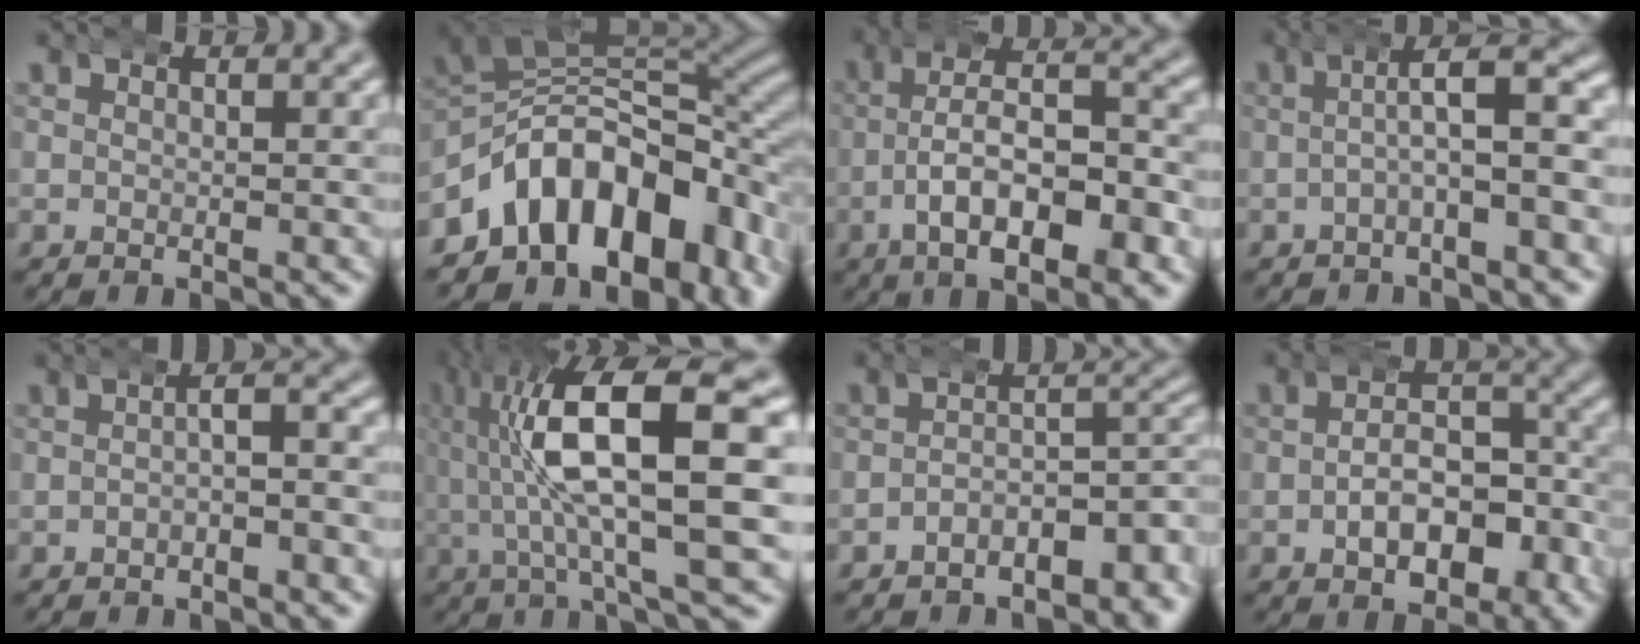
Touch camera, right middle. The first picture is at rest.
{"total": 19.0, "force": [-4.9, 13.3, 12.7], "torque": [-0.217, -0.027, -0.067]}
{"total": 7.3, "force": [-1.6, 3.1, 6.4], "torque": [-0.090, -0.003, -0.030]}
{"total": 5.2, "force": [-0.4, 1.5, 4.9], "torque": [-0.065, 0.006, -0.009]}
{"total": 2.2, "force": [-0.4, 0.7, 2.1], "torque": [-0.014, 0.008, -0.014]}
{"total": 13.8, "force": [3.0, 4.8, 12.6], "torque": [-0.207, 0.017, 0.044]}
{"total": 4.9, "force": [-2.7, 1.7, 3.8], "torque": [-0.037, -0.001, -0.045]}
{"total": 7.4, "force": [-3.0, 4.4, 5.1], "torque": [-0.051, -0.008, -0.043]}